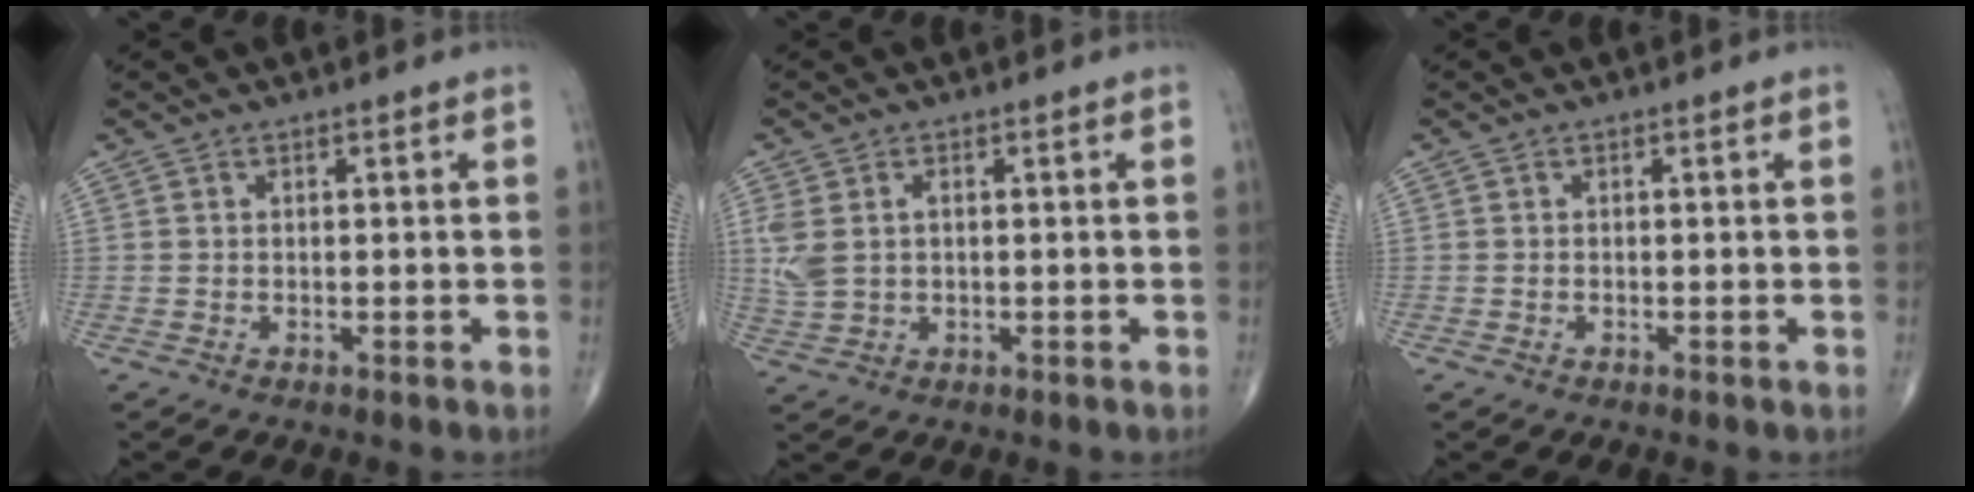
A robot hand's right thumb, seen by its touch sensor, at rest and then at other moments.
{"total": 5.4, "force": [0.7, 3.5, 4.1], "torque": [-0.106, 0.010, 0.021]}
{"total": 0.0}